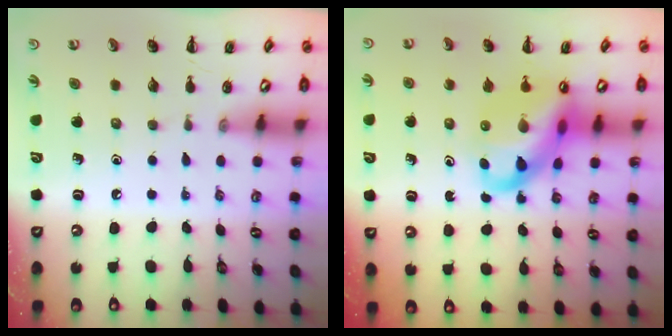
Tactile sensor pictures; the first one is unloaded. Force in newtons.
{"total": 15.2, "press": 14.7, "slide": 3.9}